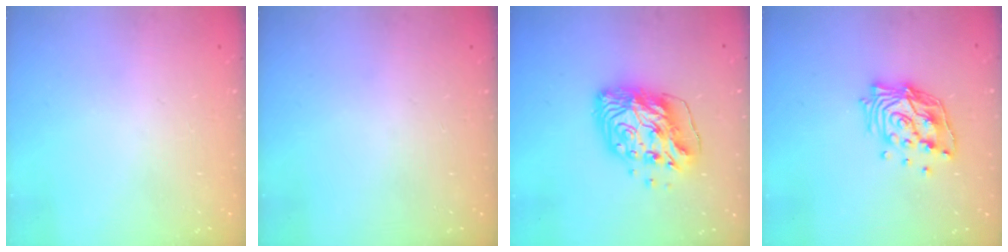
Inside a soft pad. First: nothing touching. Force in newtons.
{"total": 0.0}
{"total": 14.8, "press": 14.7, "slide": 1.7}
{"total": 13.5, "press": 13.4, "slide": 1.0}